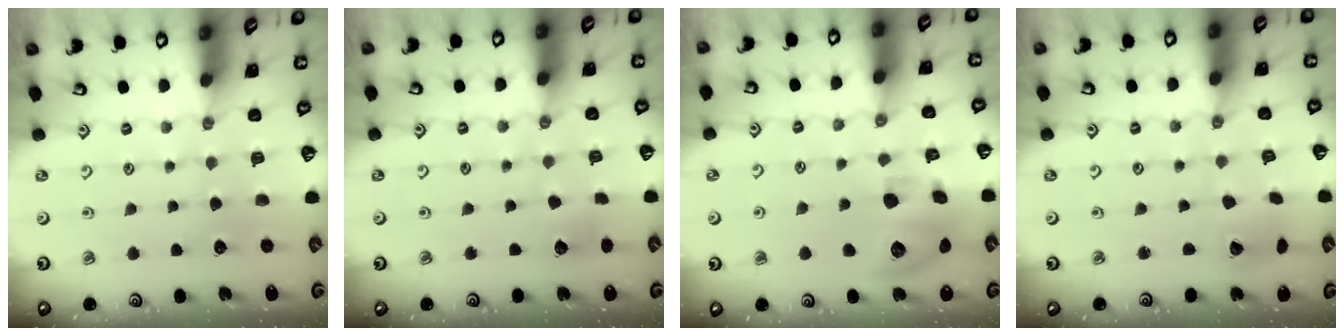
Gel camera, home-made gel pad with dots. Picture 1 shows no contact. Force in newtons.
{"total": 4.4, "press": 4.4, "slide": 0.6}
{"total": 13.7, "press": 13.5, "slide": 2.0}
{"total": 4.0, "press": 4.0, "slide": 0.5}